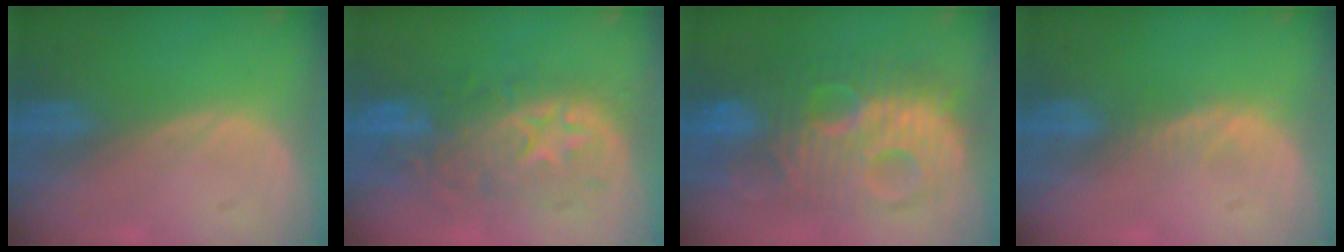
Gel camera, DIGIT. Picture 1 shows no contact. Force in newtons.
{"total": 9.9, "press": 9.2, "slide": 3.5}
{"total": 12.1, "press": 12.1, "slide": 0.8}
{"total": 1.5, "press": 1.5, "slide": 0.2}